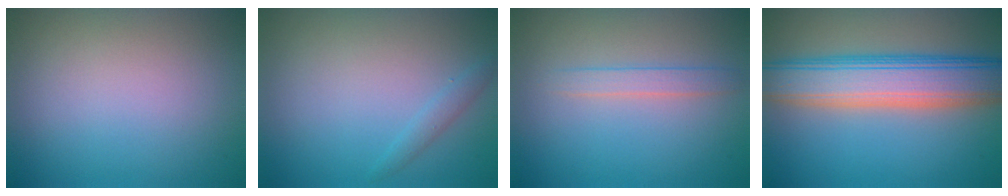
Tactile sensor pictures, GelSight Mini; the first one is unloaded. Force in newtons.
{"total": 1.1, "press": 1.1, "slide": 0.1}
{"total": 1.6, "press": 1.6, "slide": 0.0}
{"total": 8.8, "press": 8.8, "slide": 0.3}